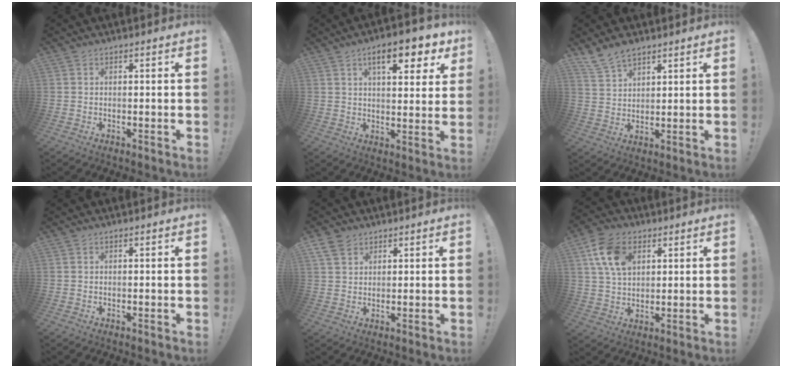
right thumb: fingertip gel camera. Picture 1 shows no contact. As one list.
[{"total": 11.5, "force": [5.9, 4.1, 9.0], "torque": [-0.123, -0.021, 0.093]}, {"total": 7.1, "force": [5.9, 3.0, 2.6], "torque": [-0.049, -0.033, 0.115]}, {"total": 0.0}, {"total": 4.7, "force": [3.1, 3.0, 1.7], "torque": [-0.029, -0.012, 0.060]}, {"total": 12.3, "force": [5.1, 8.2, 7.6], "torque": [-0.131, -0.005, 0.100]}]